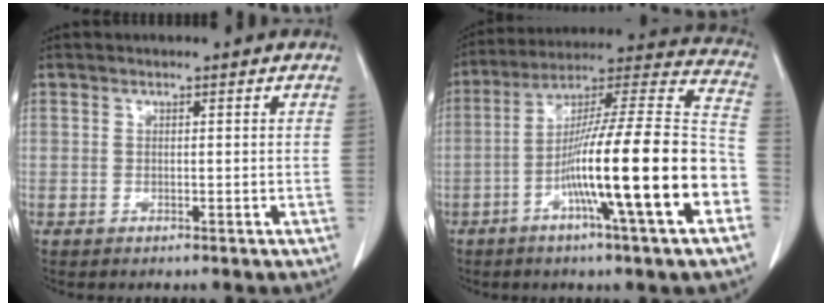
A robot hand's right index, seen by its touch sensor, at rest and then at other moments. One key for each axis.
{"total": 22.6, "fx": -7.4, "fy": 0.1, "fz": 21.3, "tx": -0.301, "ty": -0.002, "tz": -0.127}